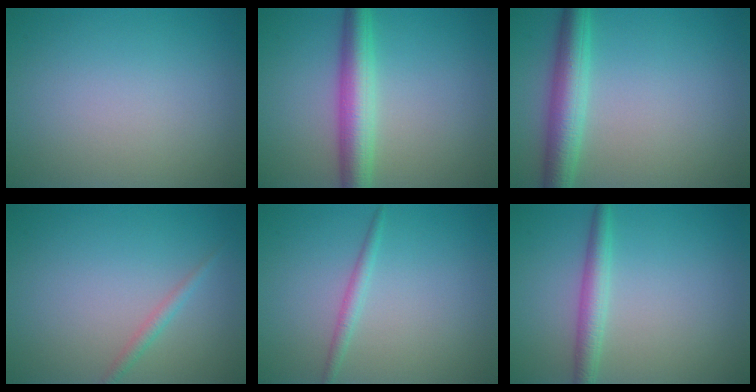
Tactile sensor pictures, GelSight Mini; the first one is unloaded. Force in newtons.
{"total": 4.9, "press": 4.9, "slide": 0.1}
{"total": 4.5, "press": 4.5, "slide": 0.1}
{"total": 1.1, "press": 1.1, "slide": 0.1}
{"total": 1.3, "press": 1.3, "slide": 0.1}
{"total": 2.5, "press": 2.5, "slide": 0.1}